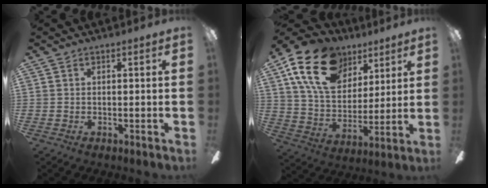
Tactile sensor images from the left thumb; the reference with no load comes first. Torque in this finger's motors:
{"motor_torque": [0.31, 0.50, 1.74, -1.03, 0.55]}